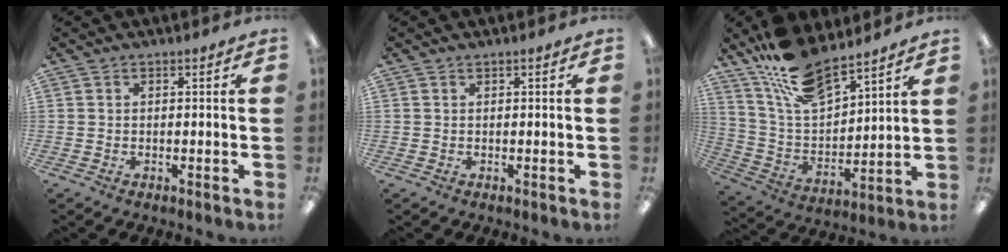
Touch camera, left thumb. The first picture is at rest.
{"total": 0.0}
{"total": 15.1, "force": [12.6, 4.8, 6.6], "torque": [-0.148, -0.075, 0.231]}